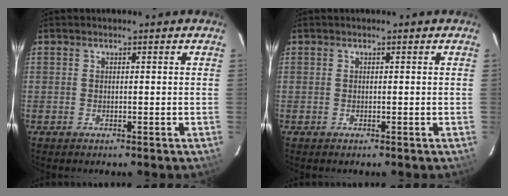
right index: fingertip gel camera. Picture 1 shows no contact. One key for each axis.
{"total": 0.0}